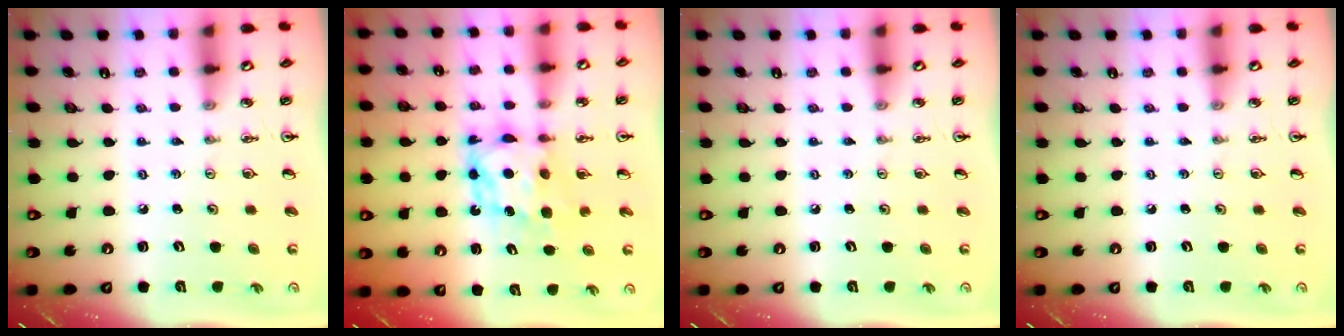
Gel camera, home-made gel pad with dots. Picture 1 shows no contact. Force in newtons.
{"total": 7.2, "press": 7.2, "slide": 0.6}
{"total": 0.0}
{"total": 0.0}